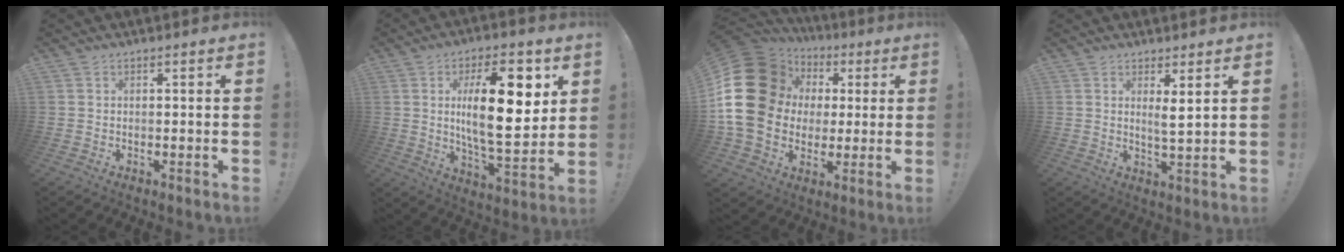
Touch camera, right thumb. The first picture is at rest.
{"total": 20.5, "force": [4.7, 7.8, 18.4], "torque": [-0.297, -0.015, 0.059]}
{"total": 24.3, "force": [2.4, 20.0, 13.7], "torque": [-0.256, 0.001, 0.078]}
{"total": 3.8, "force": [2.1, 0.1, 3.1], "torque": [-0.043, -0.020, 0.031]}